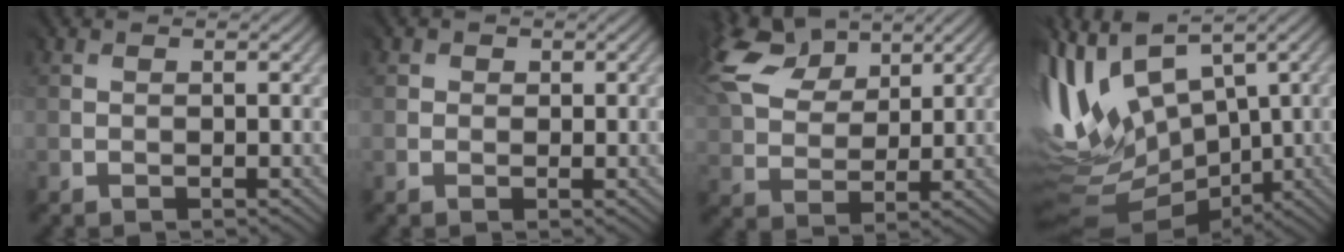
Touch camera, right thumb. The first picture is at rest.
{"total": 0.9, "force": [0.4, 0.4, -0.7], "torque": [0.011, -0.001, 0.001]}
{"total": 10.5, "force": [6.8, 5.5, 5.9], "torque": [-0.162, 0.031, 0.126]}
{"total": 13.4, "force": [2.9, 6.9, 11.1], "torque": [-0.271, 0.008, 0.065]}